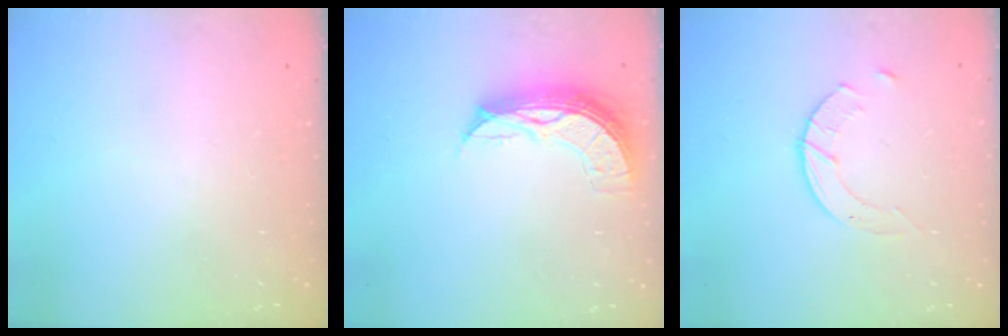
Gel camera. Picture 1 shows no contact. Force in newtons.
{"total": 9.2, "press": 9.2, "slide": 0.7}
{"total": 5.1, "press": 5.1, "slide": 0.6}